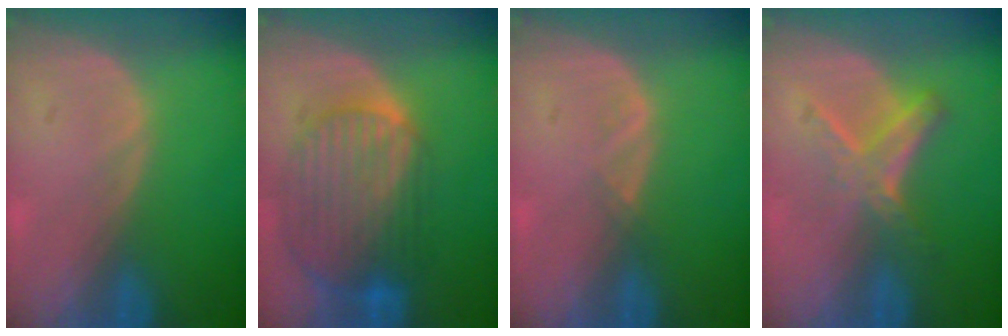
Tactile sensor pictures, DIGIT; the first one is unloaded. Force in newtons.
{"total": 10.3, "press": 8.7, "slide": 5.6}
{"total": 1.0, "press": 0.9, "slide": 0.5}
{"total": 5.8, "press": 5.2, "slide": 2.5}